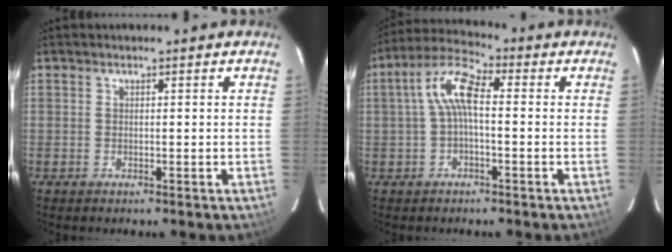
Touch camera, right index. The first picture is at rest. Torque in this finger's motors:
{"motor_torque": [0.62, -0.17, 0.51, 0.15]}